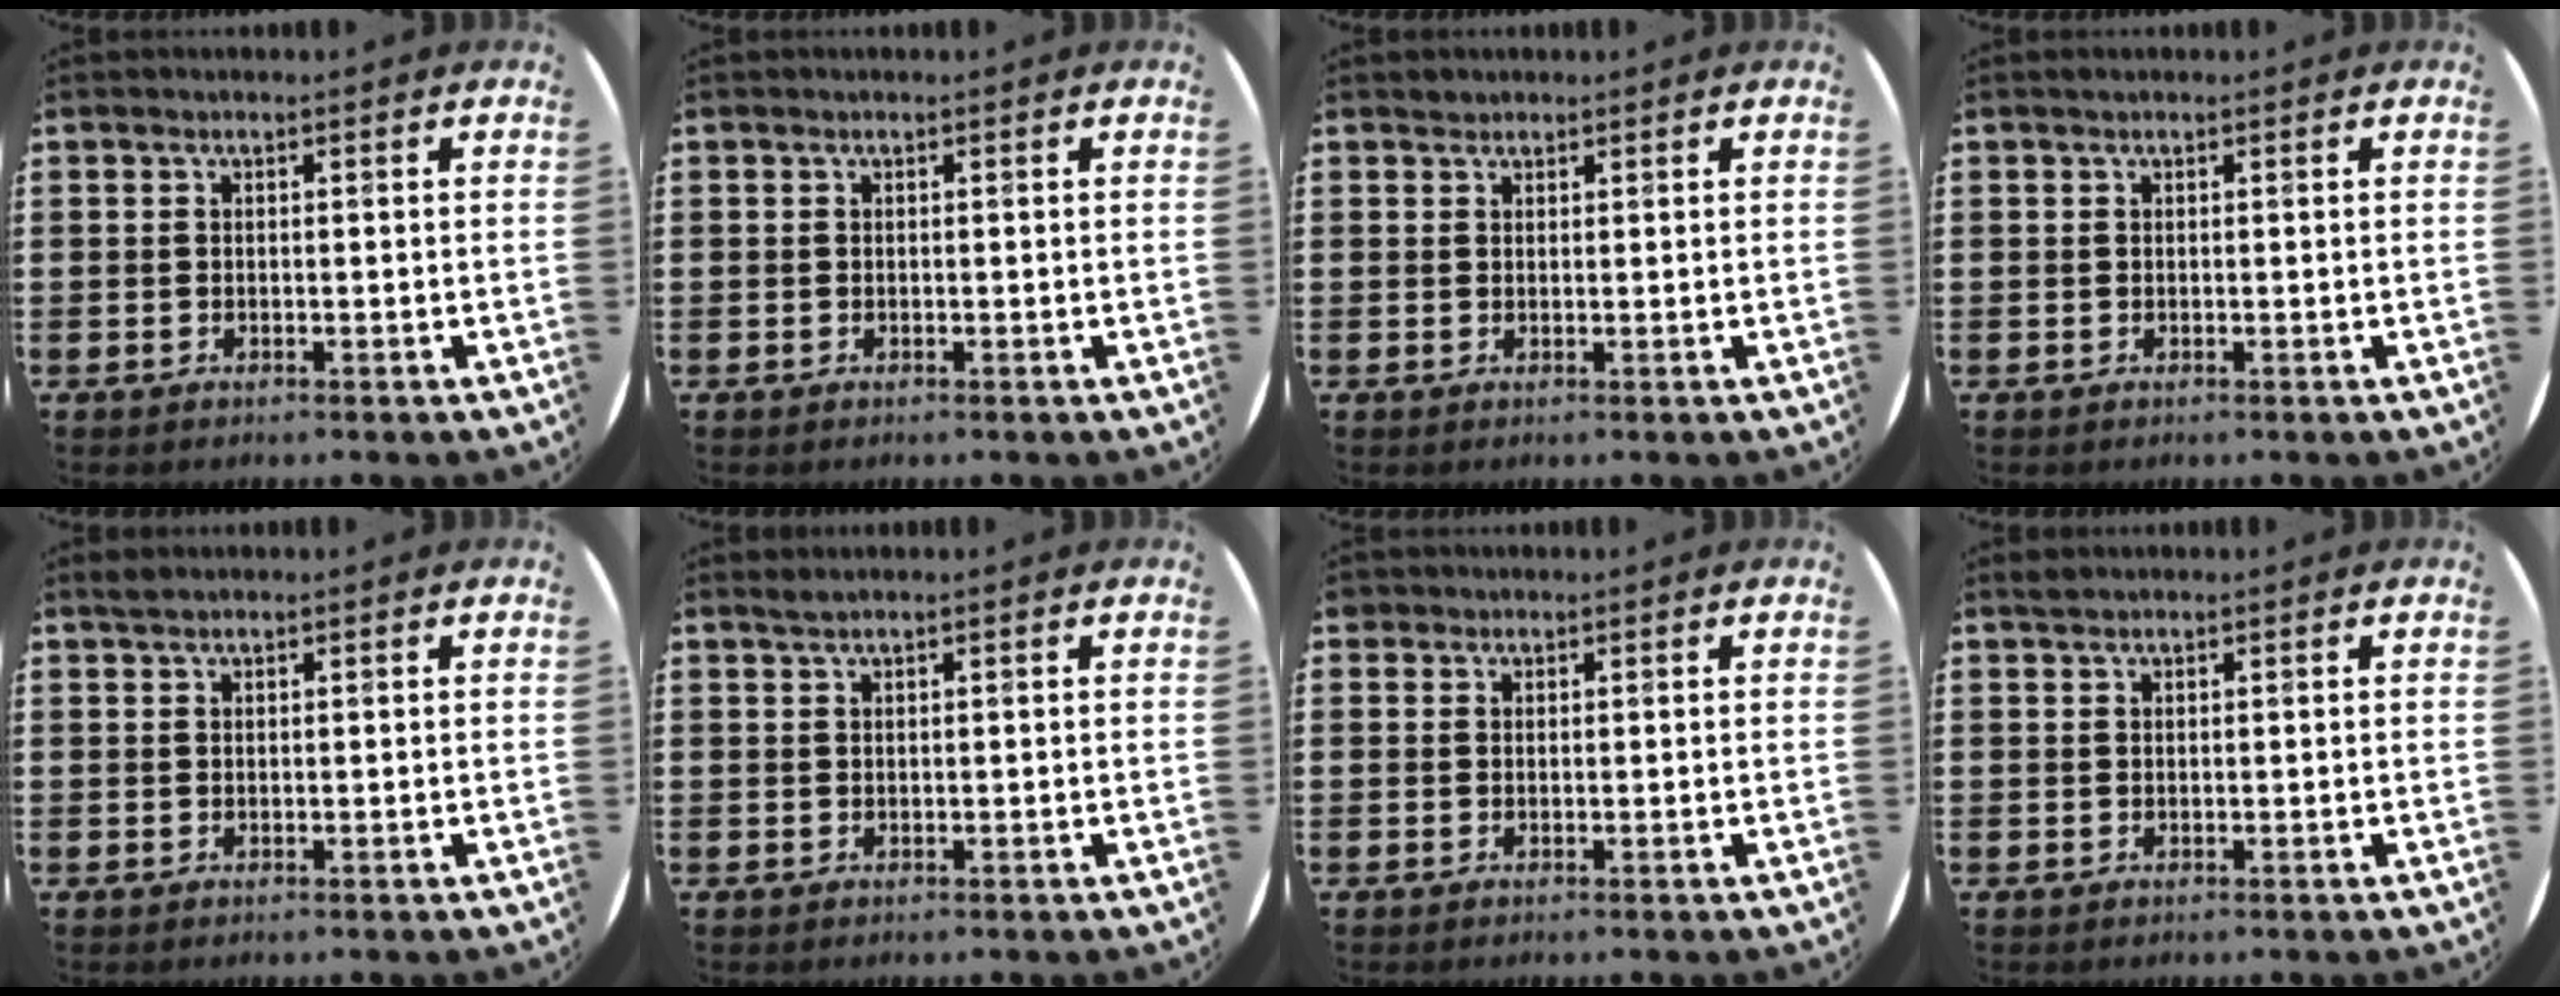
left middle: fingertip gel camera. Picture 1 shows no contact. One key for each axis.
{"total": 0.0}
{"total": 0.8, "fx": 0.8, "fy": 0.2, "fz": -0.1, "tx": 0.002, "ty": 0.002, "tz": 0.016}
{"total": 0.0}
{"total": 0.8, "fx": 0.7, "fy": 0.2, "fz": 0.2, "tx": -0.006, "ty": 0.001, "tz": 0.014}
{"total": 0.7, "fx": 0.6, "fy": -0.1, "fz": 0.3, "tx": -0.005, "ty": 0.000, "tz": 0.012}
{"total": 0.6, "fx": 0.5, "fy": 0.4, "fz": -0.1, "tx": 0.000, "ty": 0.003, "tz": 0.010}
{"total": 0.6, "fx": 0.6, "fy": 0.1, "fz": 0.1, "tx": -0.004, "ty": 0.001, "tz": 0.012}